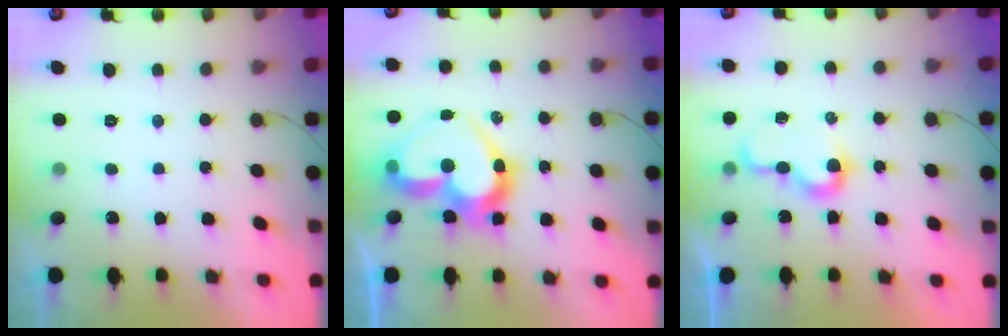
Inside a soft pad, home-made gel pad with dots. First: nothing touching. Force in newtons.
{"total": 17.7, "press": 17.6, "slide": 1.9}
{"total": 6.4, "press": 6.4, "slide": 0.8}